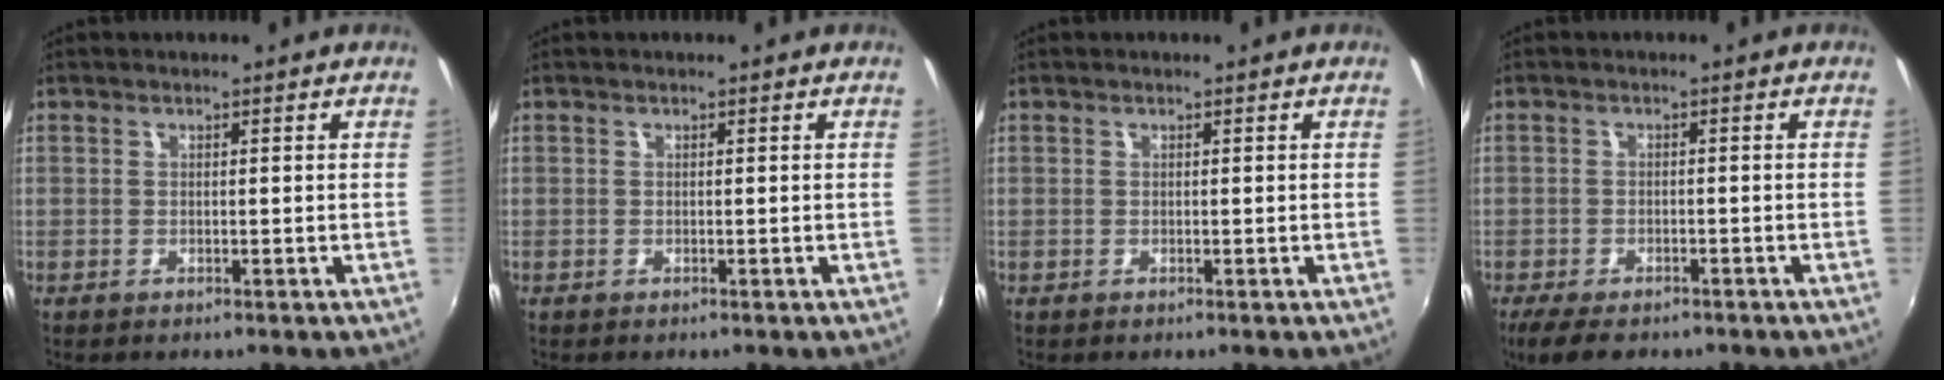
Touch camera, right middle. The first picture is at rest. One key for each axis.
{"total": 0.0}
{"total": 0.0}
{"total": 6.7, "fx": -5.2, "fy": 2.2, "fz": 3.5, "tx": -0.086, "ty": -0.025, "tz": -0.091}